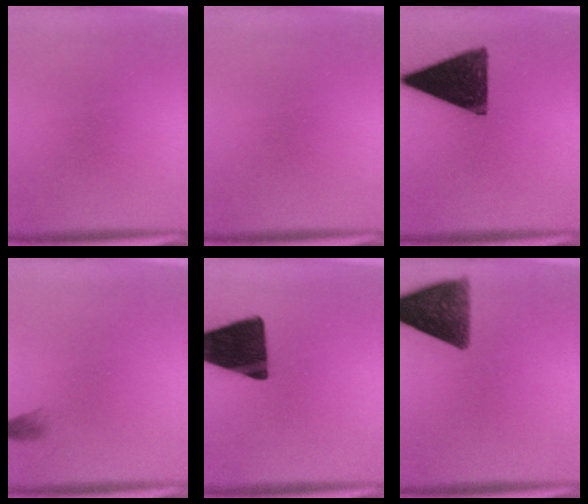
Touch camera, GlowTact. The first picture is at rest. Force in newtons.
{"total": 0.0}
{"total": 14.9}
{"total": 1.0}
{"total": 16.8}
{"total": 10.7}